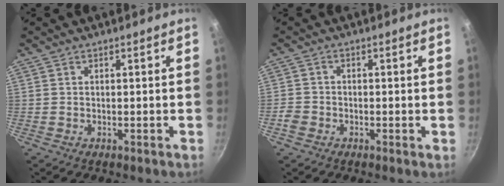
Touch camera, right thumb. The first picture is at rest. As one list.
[{"total": 2.5, "force": [-1.2, 1.8, 1.2], "torque": [-0.023, 0.009, -0.029]}]